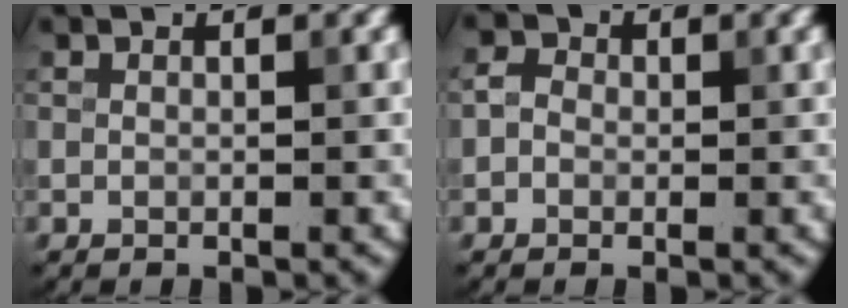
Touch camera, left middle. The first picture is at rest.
{"total": 1.5, "force": [-0.3, 1.4, 0.6], "torque": [-0.009, 0.002, -0.014]}